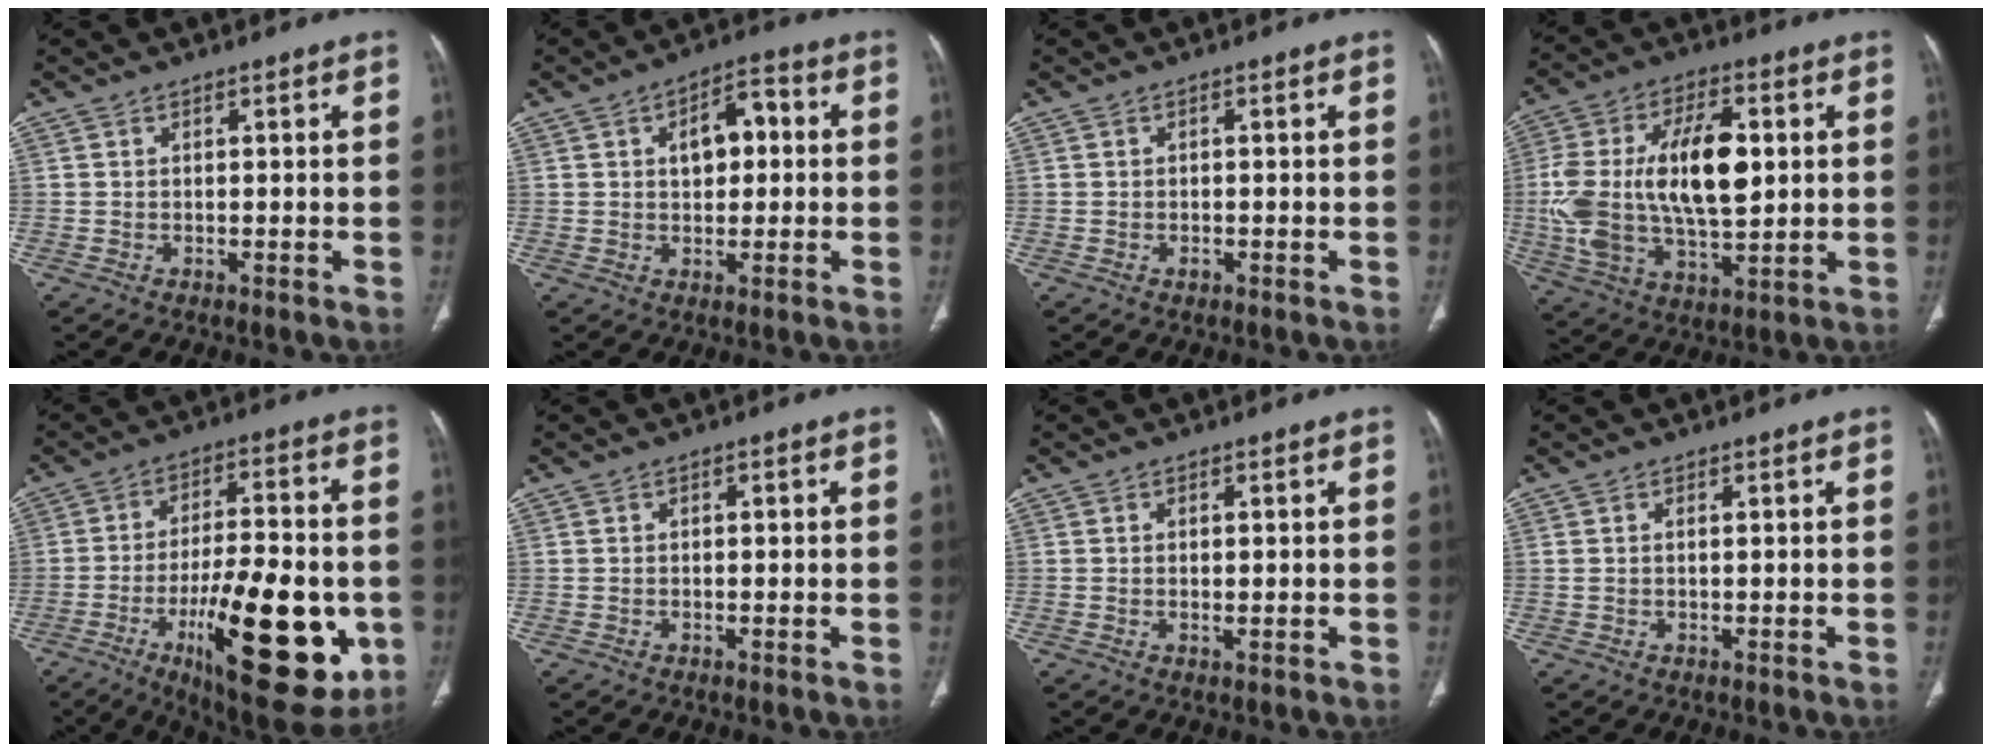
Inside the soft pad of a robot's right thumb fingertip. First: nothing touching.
{"total": 7.5, "force": [1.2, 4.5, 5.9], "torque": [-0.068, 0.019, 0.013]}
{"total": 0.8, "force": [-0.4, 0.6, 0.4], "torque": [-0.006, 0.003, -0.006]}
{"total": 21.1, "force": [1.9, 10.5, 18.2], "torque": [-0.343, 0.003, 0.037]}
{"total": 26.1, "force": [-8.1, 9.2, 23.0], "torque": [-0.313, 0.004, -0.105]}
{"total": 0.7, "force": [0.1, 0.4, 0.5], "torque": [-0.004, 0.002, 0.000]}
{"total": 1.7, "force": [0.1, 0.8, 1.5], "torque": [-0.029, -0.005, 0.001]}
{"total": 0.9, "force": [0.2, 0.4, 0.8], "torque": [-0.027, 0.007, 0.007]}